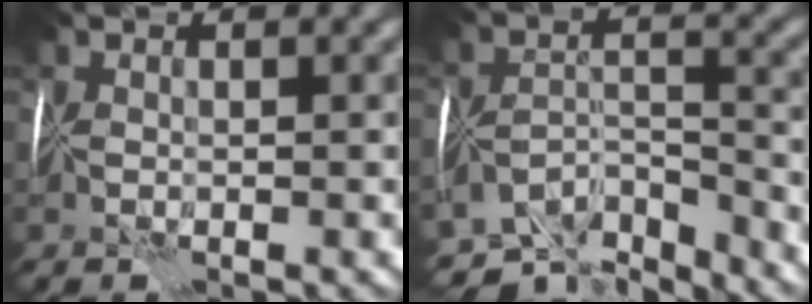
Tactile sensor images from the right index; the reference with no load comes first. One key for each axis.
{"total": 8.6, "fx": -8.4, "fy": 0.9, "fz": 1.7, "tx": -0.017, "ty": -0.011, "tz": -0.133}